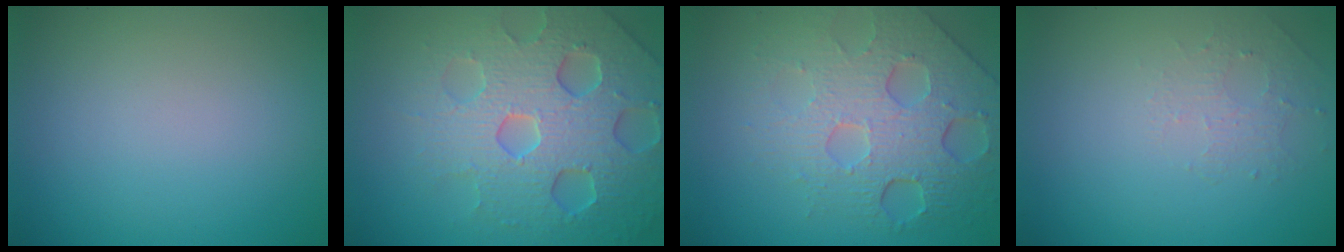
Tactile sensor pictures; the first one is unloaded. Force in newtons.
{"total": 7.3, "press": 7.1, "slide": 1.5}
{"total": 7.9, "press": 5.3, "slide": 5.9}
{"total": 1.3, "press": 0.7, "slide": 1.2}